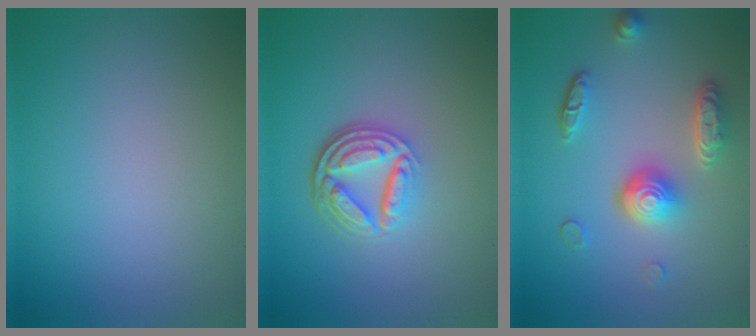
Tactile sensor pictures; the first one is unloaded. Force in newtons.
{"total": 5.2, "press": 3.6, "slide": 3.7}
{"total": 4.9, "press": 3.7, "slide": 3.3}